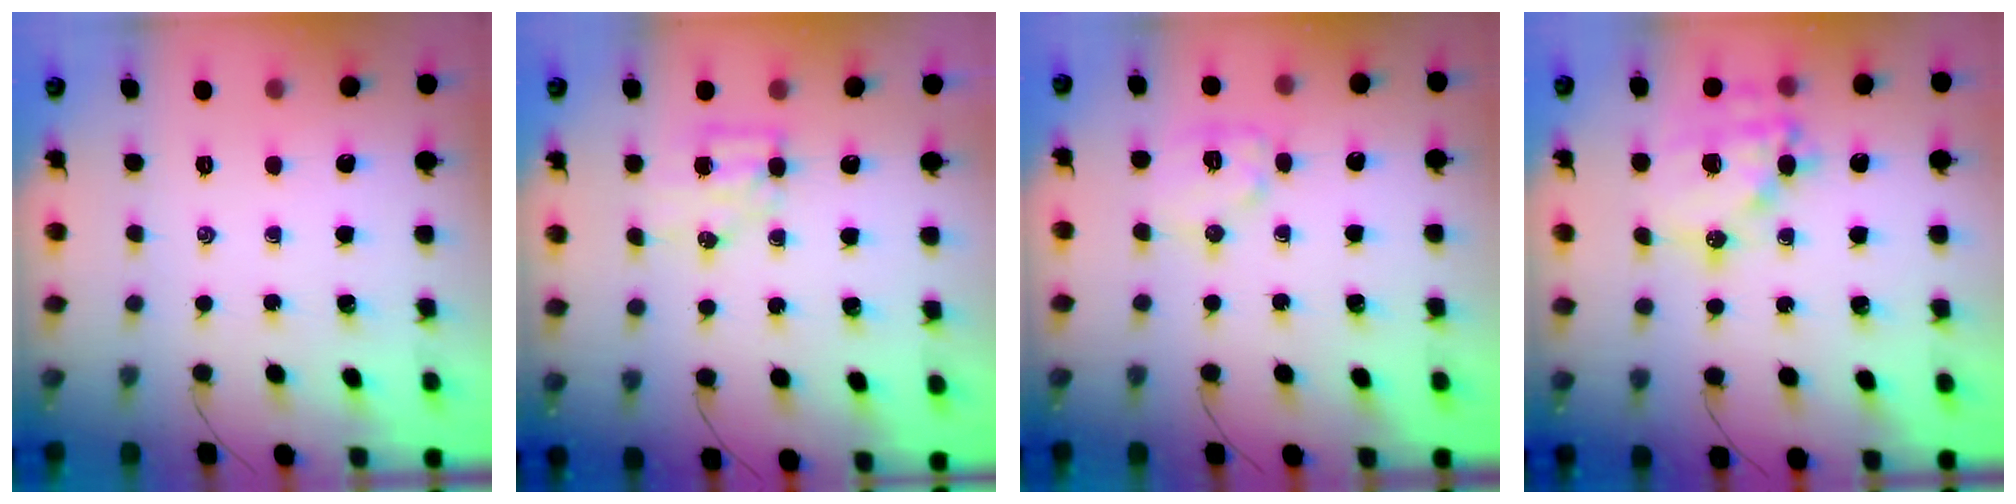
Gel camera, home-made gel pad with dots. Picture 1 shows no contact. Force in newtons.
{"total": 5.3, "press": 5.2, "slide": 0.6}
{"total": 8.4, "press": 8.4, "slide": 0.1}
{"total": 17.2, "press": 16.8, "slide": 3.4}